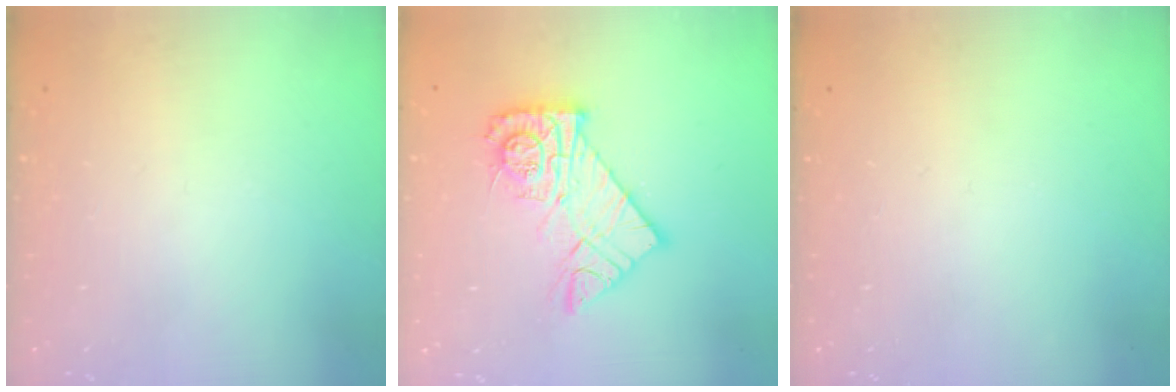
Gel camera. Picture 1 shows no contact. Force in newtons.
{"total": 14.6, "press": 14.6, "slide": 1.4}
{"total": 0.0}